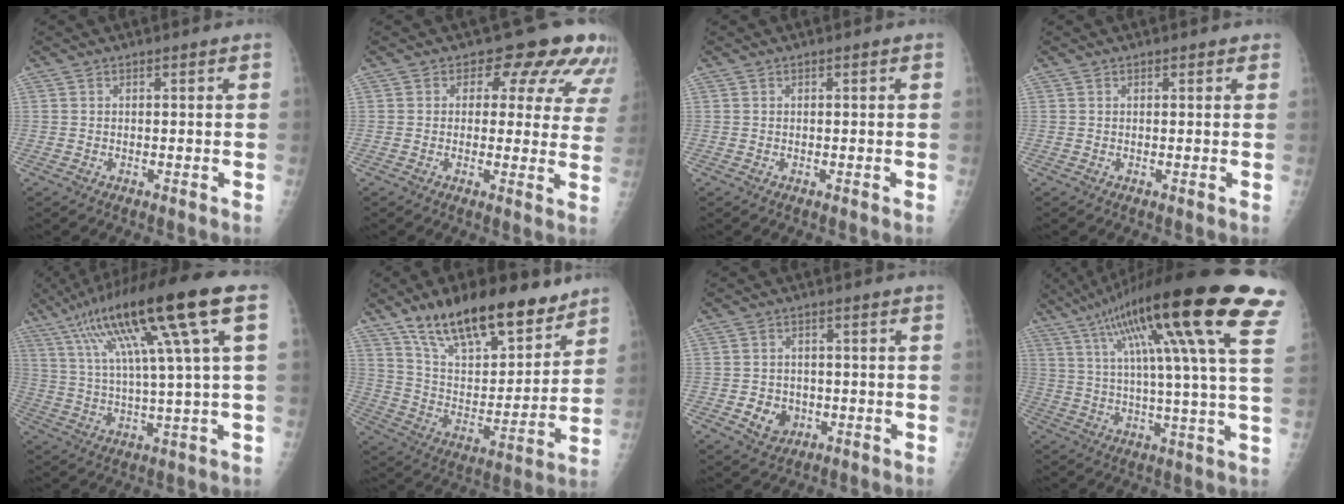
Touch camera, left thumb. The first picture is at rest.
{"total": 11.0, "force": [7.0, 6.3, 5.7], "torque": [-0.016, -0.024, 0.058]}
{"total": 0.0}
{"total": 0.7, "force": [0.5, 0.4, 0.2], "torque": [0.001, -0.003, 0.003]}
{"total": 20.3, "force": [8.4, 1.8, 18.3], "torque": [-0.324, 0.008, 0.139]}
{"total": 22.6, "force": [15.9, 9.2, 13.2], "torque": [-0.175, -0.061, 0.270]}
{"total": 5.2, "force": [-1.4, 4.5, 2.3], "torque": [-0.018, 0.006, -0.014]}
{"total": 30.0, "force": [15.1, 4.0, 25.6], "torque": [-0.354, 0.003, 0.220]}